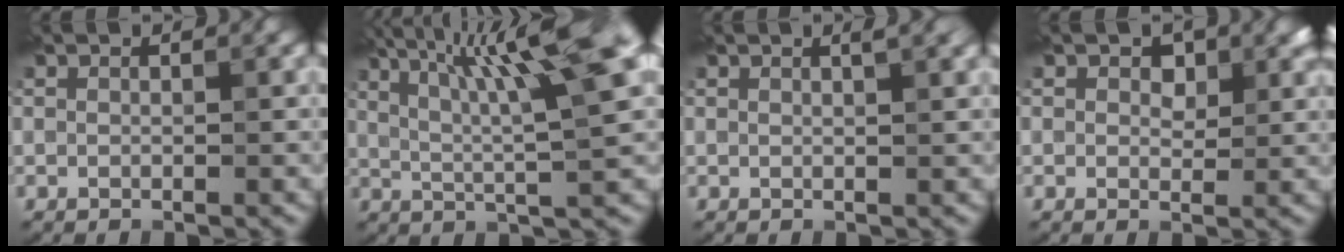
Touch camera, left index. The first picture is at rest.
{"total": 11.7, "force": [4.8, 1.9, 10.5], "torque": [-0.157, 0.019, 0.077]}
{"total": 1.3, "force": [0.8, 0.3, 1.0], "torque": [-0.007, 0.004, 0.010]}
{"total": 2.3, "force": [0.9, 1.6, 1.4], "torque": [-0.021, -0.003, 0.009]}